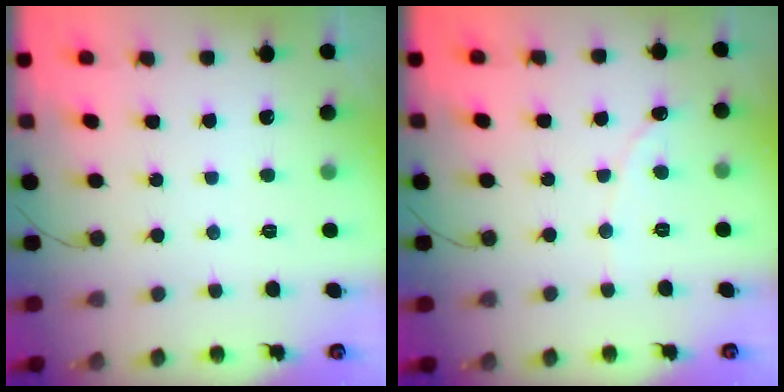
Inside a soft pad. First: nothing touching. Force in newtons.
{"total": 0.7, "press": 0.7, "slide": 0.0}